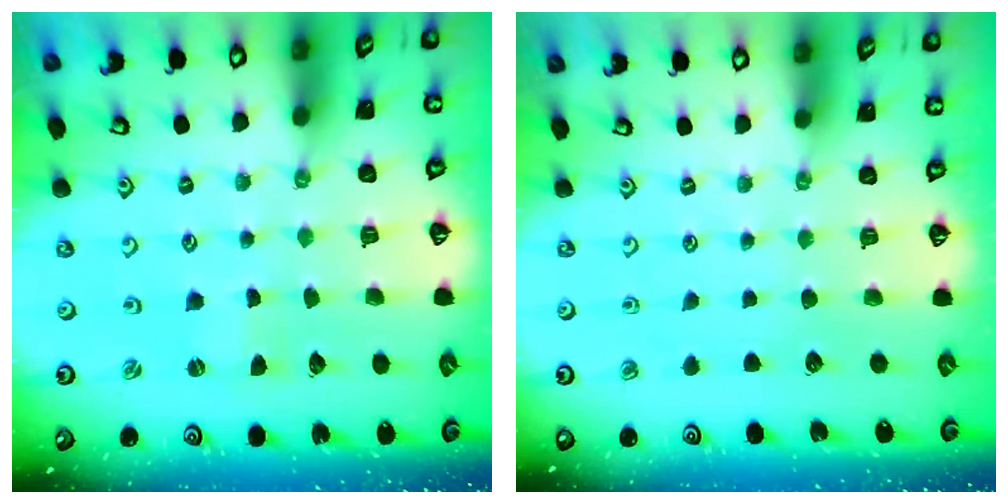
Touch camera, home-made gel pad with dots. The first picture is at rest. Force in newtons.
{"total": 0.0}